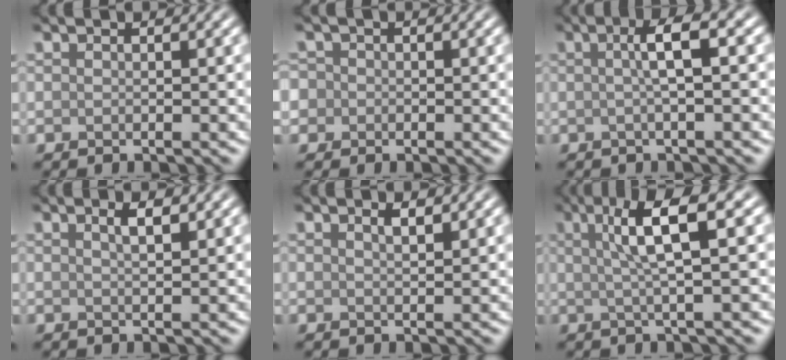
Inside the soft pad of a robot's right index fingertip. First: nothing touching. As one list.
[{"total": 2.3, "force": [0.0, 2.2, 0.6], "torque": [0.004, 0.012, -0.021]}, {"total": 3.3, "force": [0.3, 0.6, 3.3], "torque": [-0.052, 0.010, 0.000]}, {"total": 1.8, "force": [1.0, 0.5, 1.5], "torque": [-0.017, 0.005, 0.014]}, {"total": 1.3, "force": [0.9, 0.3, 0.9], "torque": [-0.013, 0.002, 0.014]}, {"total": 5.7, "force": [1.5, 1.0, 5.4], "torque": [-0.085, 0.010, 0.023]}]